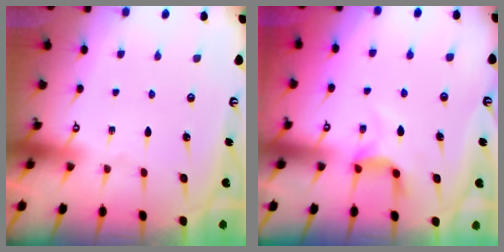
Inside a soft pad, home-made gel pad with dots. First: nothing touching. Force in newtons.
{"total": 5.5, "press": 5.5, "slide": 0.6}